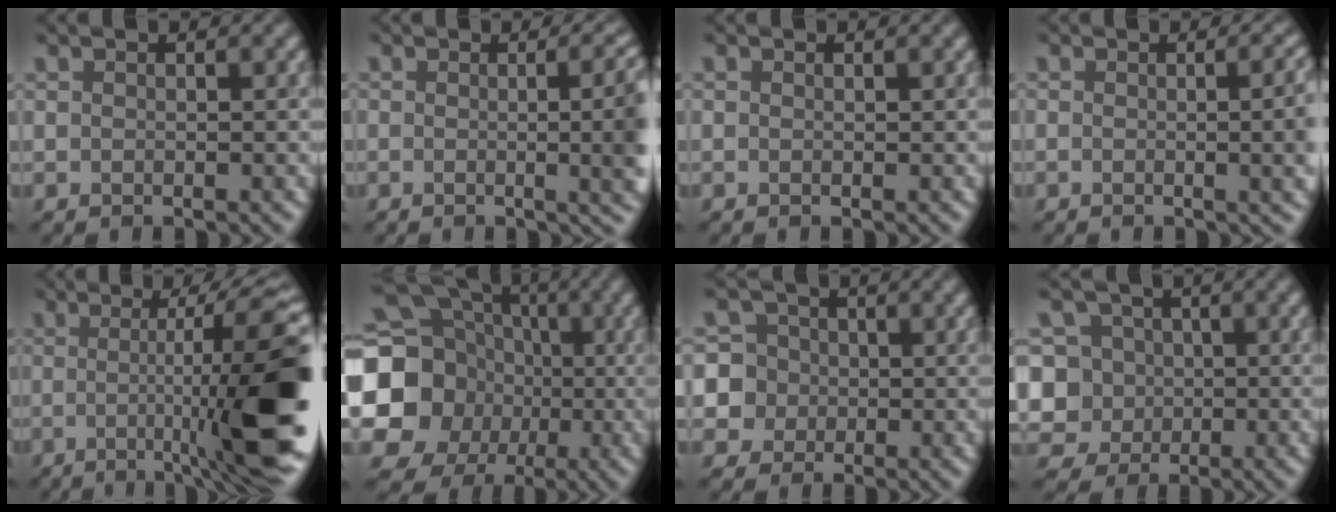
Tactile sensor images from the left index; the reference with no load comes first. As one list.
[{"total": 7.8, "force": [-0.4, 3.4, 7.0], "torque": [-0.052, -0.002, -0.003]}, {"total": 0.0}, {"total": 5.0, "force": [-0.4, 2.2, 4.5], "torque": [-0.037, -0.007, 0.000]}, {"total": 13.9, "force": [-1.8, 2.6, 13.6], "torque": [-0.153, 0.011, -0.026]}, {"total": 20.0, "force": [-1.3, 18.4, 7.7], "torque": [-0.184, -0.002, -0.070]}, {"total": 7.2, "force": [-0.6, 7.0, 1.6], "torque": [-0.040, 0.022, -0.021]}, {"total": 8.9, "force": [-1.2, 8.3, 3.1], "torque": [-0.071, 0.027, -0.053]}]